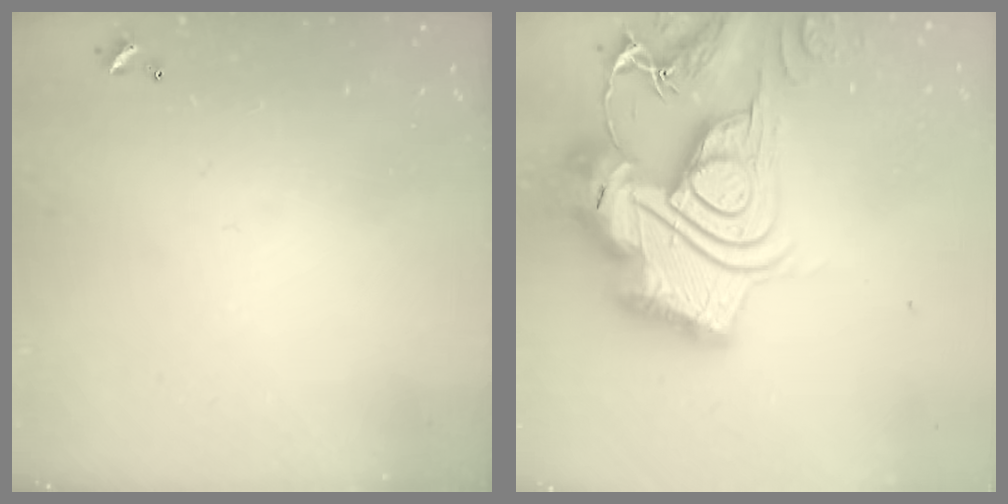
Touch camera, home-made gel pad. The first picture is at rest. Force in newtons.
{"total": 0.6, "press": 0.6, "slide": 0.0}